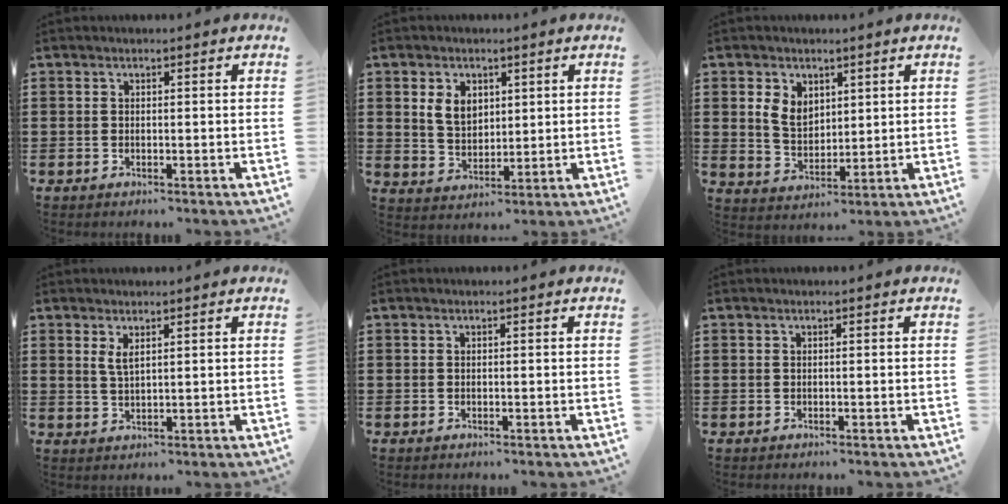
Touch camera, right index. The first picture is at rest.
{"total": 4.9, "force": [1.6, 3.6, 2.9], "torque": [-0.070, 0.012, 0.028]}
{"total": 4.9, "force": [2.0, 3.7, 2.6], "torque": [-0.056, 0.010, 0.034]}
{"total": 2.2, "force": [1.2, 0.7, 1.7], "torque": [-0.036, 0.002, 0.021]}
{"total": 0.0}
{"total": 0.0}